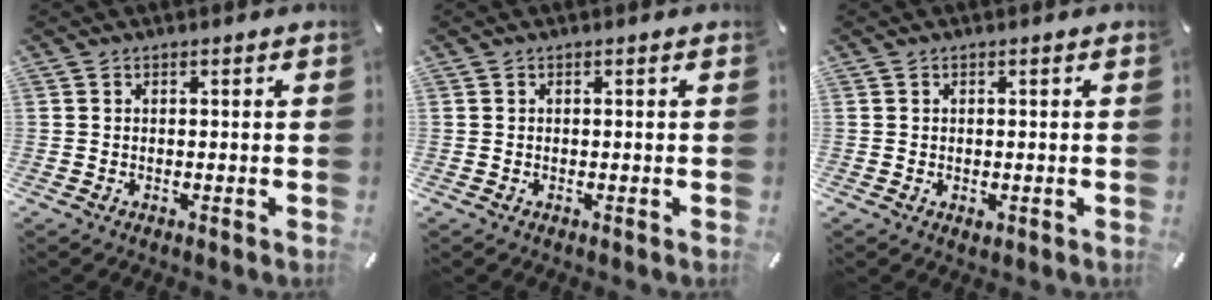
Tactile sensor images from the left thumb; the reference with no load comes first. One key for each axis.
{"total": 0.0}
{"total": 1.0, "fx": -0.2, "fy": 0.8, "fz": 0.6, "tx": -0.010, "ty": 0.000, "tz": -0.004}